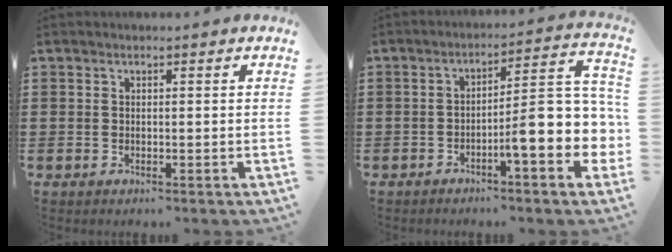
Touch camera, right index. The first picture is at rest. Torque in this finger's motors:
{"motor_torque": [2.14, 0.00, 0.46, 0.17]}